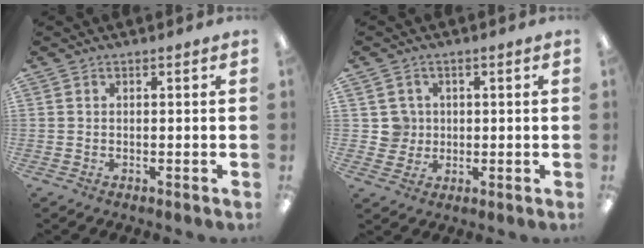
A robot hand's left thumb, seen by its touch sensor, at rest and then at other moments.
{"total": 4.4, "force": [0.7, 4.3, 0.2], "torque": [-0.002, 0.003, 0.011]}